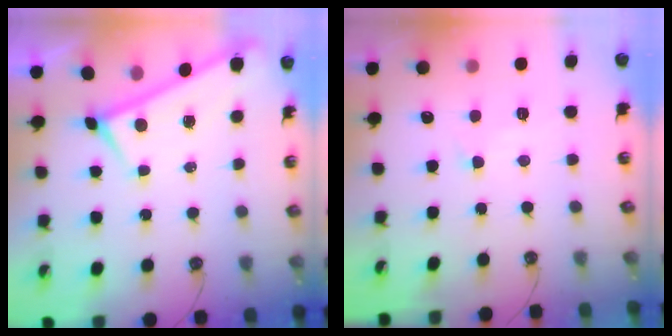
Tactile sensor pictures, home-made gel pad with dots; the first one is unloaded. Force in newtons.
{"total": 2.1, "press": 2.0, "slide": 0.4}